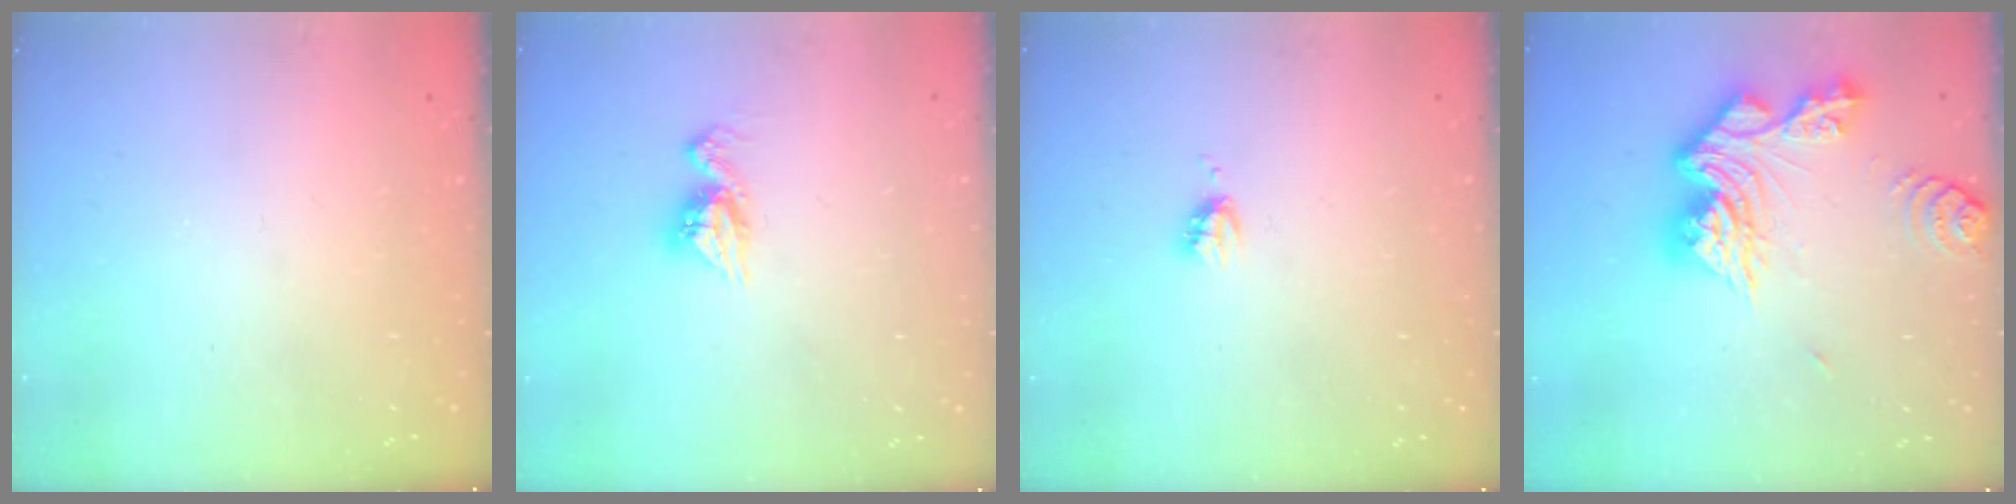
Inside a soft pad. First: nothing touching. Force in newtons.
{"total": 8.1, "press": 8.1, "slide": 0.6}
{"total": 2.9, "press": 2.9, "slide": 0.3}
{"total": 17.0, "press": 16.9, "slide": 1.8}